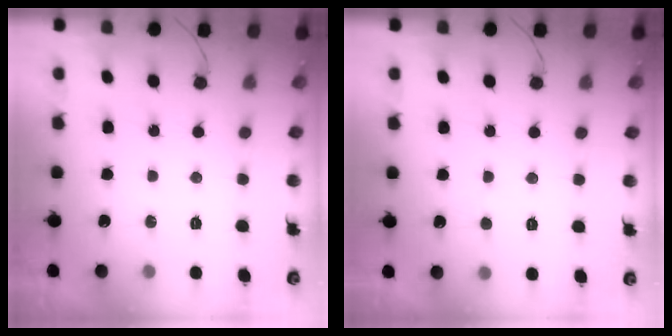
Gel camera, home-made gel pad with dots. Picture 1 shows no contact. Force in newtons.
{"total": 1.7, "press": 1.7, "slide": 0.1}